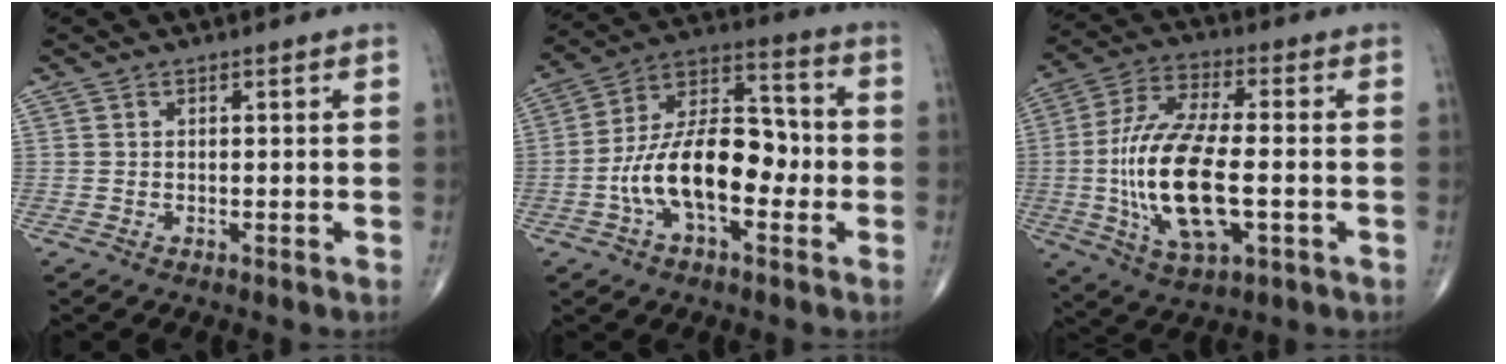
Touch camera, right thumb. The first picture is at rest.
{"total": 16.7, "force": [-3.8, 8.9, 13.7], "torque": [-0.229, 0.047, -0.073]}
{"total": 18.8, "force": [-2.7, 7.7, 16.9], "torque": [-0.346, 0.010, -0.043]}